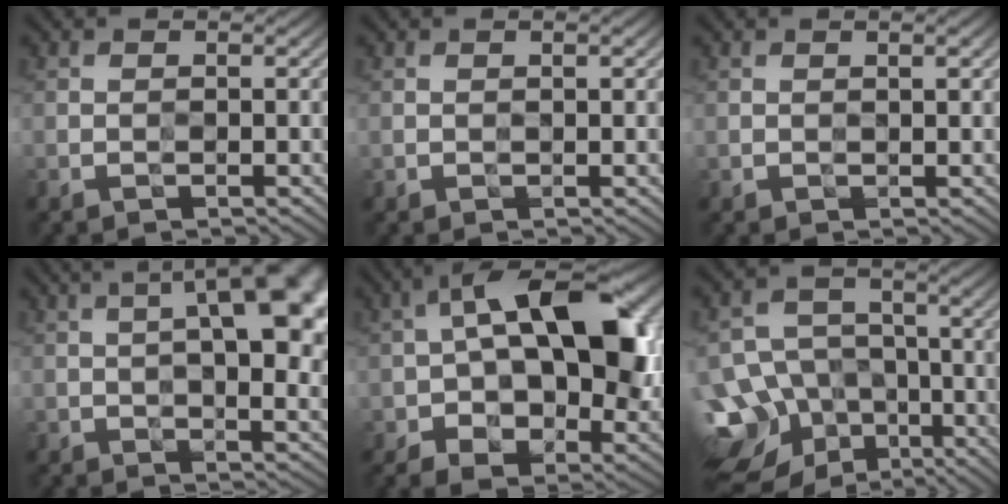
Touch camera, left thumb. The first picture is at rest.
{"total": 0.6, "force": [0.5, -0.1, -0.2], "torque": [0.006, 0.003, 0.010]}
{"total": 0.9, "force": [0.8, -0.2, -0.2], "torque": [0.006, 0.004, 0.015]}
{"total": 13.7, "force": [3.3, 5.8, 12.0], "torque": [-0.126, 0.029, 0.040]}
{"total": 16.1, "force": [1.7, 9.5, 12.9], "torque": [-0.195, 0.009, 0.027]}
{"total": 14.8, "force": [-7.7, 11.4, 5.3], "torque": [-0.142, -0.034, -0.113]}